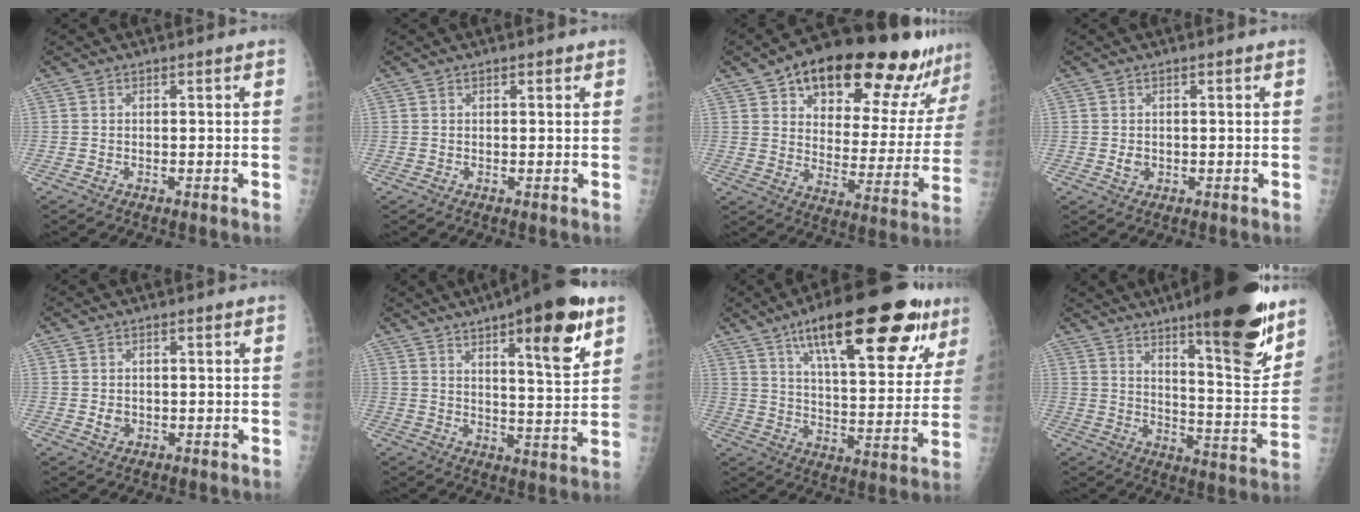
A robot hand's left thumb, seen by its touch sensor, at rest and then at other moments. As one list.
[{"total": 1.0, "force": [0.6, 0.5, 0.7], "torque": [-0.006, -0.001, 0.007]}, {"total": 26.7, "force": [17.9, 10.1, 17.0], "torque": [-0.202, -0.051, 0.252]}, {"total": 1.7, "force": [-0.1, 1.4, 0.9], "torque": [-0.008, 0.001, 0.003]}, {"total": 1.9, "force": [-0.1, 1.7, 1.0], "torque": [-0.009, 0.000, 0.004]}, {"total": 17.0, "force": [9.1, 4.3, 13.7], "torque": [-0.168, -0.042, 0.129]}, {"total": 27.9, "force": [15.4, 9.4, 21.2], "torque": [-0.281, -0.025, 0.234]}, {"total": 21.6, "force": [13.9, 4.4, 15.9], "torque": [-0.196, -0.081, 0.211]}]